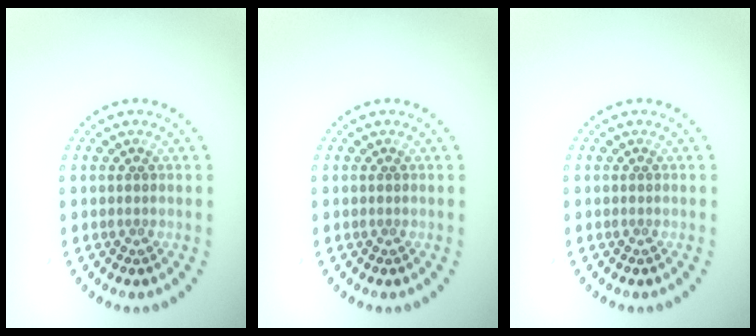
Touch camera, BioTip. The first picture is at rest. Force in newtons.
{"total": 0.0}
{"total": 0.0}